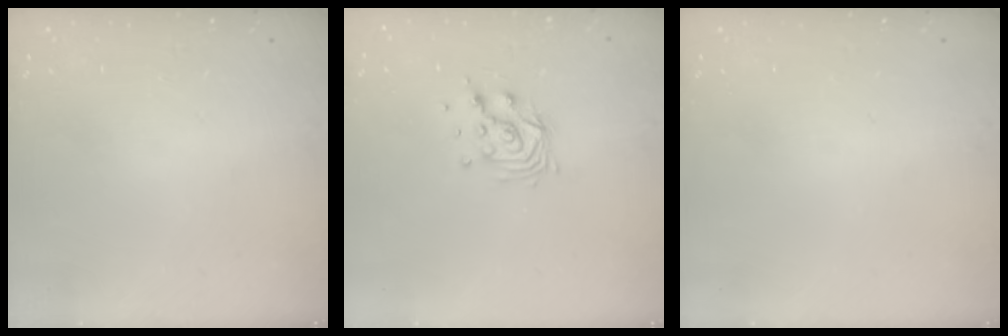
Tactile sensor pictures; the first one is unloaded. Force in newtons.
{"total": 9.5, "press": 9.4, "slide": 0.8}
{"total": 0.0}